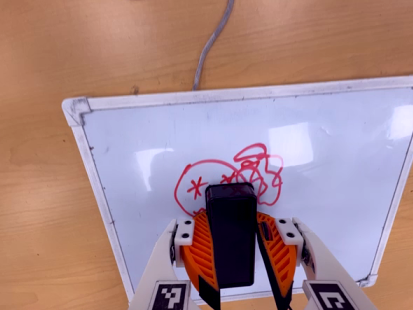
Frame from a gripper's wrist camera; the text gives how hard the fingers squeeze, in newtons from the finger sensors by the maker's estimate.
{"total": 12.9, "left": 14.1, "right": 11.7}